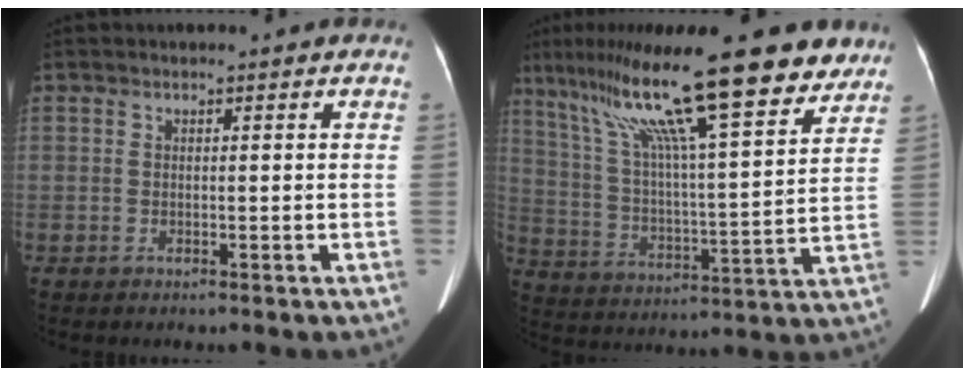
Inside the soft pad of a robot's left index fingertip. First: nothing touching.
{"total": 24.2, "force": [17.1, 2.9, 16.9], "torque": [-0.297, 0.033, 0.274]}